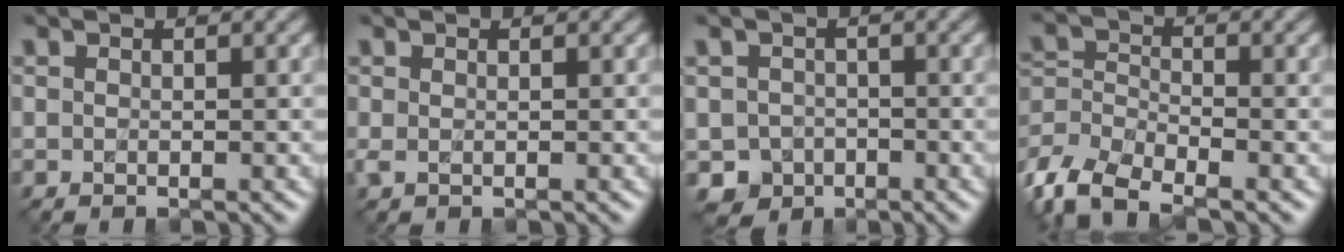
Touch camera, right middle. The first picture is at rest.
{"total": 0.0}
{"total": 2.1, "force": [-1.2, 1.8, -0.3], "torque": [0.008, 0.005, -0.022]}
{"total": 5.4, "force": [-4.0, 2.4, 2.9], "torque": [-0.067, 0.003, -0.090]}